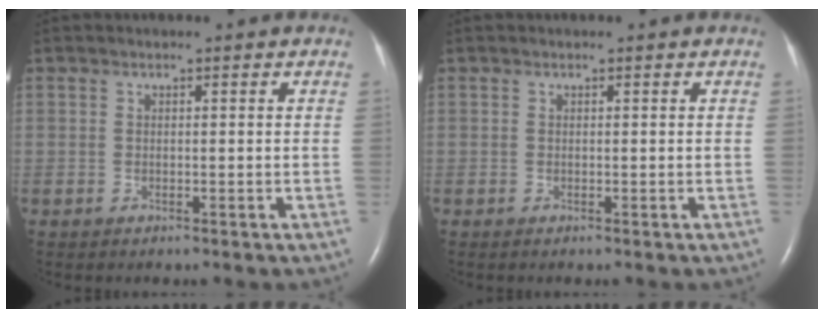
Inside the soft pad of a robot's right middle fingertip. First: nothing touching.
{"total": 0.0}